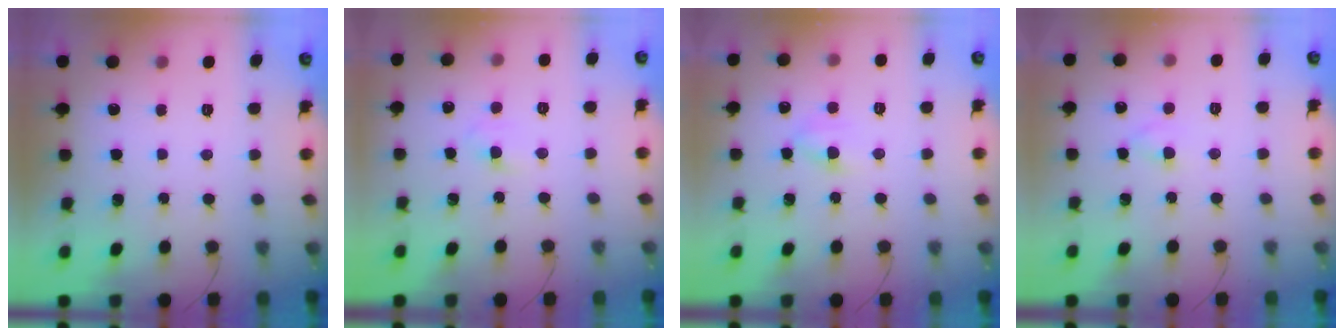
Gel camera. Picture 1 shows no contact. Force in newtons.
{"total": 3.4, "press": 3.2, "slide": 1.2}
{"total": 5.2, "press": 5.0, "slide": 1.6}
{"total": 2.8, "press": 2.6, "slide": 1.1}